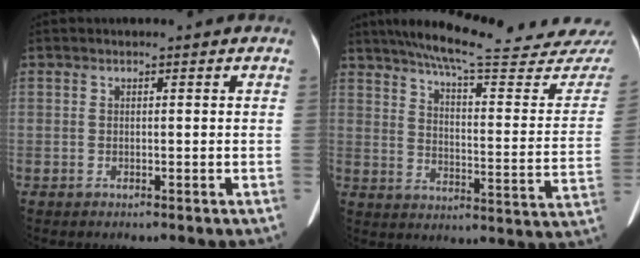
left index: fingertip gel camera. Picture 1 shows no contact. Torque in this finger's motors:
{"motor_torque": [0.65, -1.50, 0.34, 0.09]}